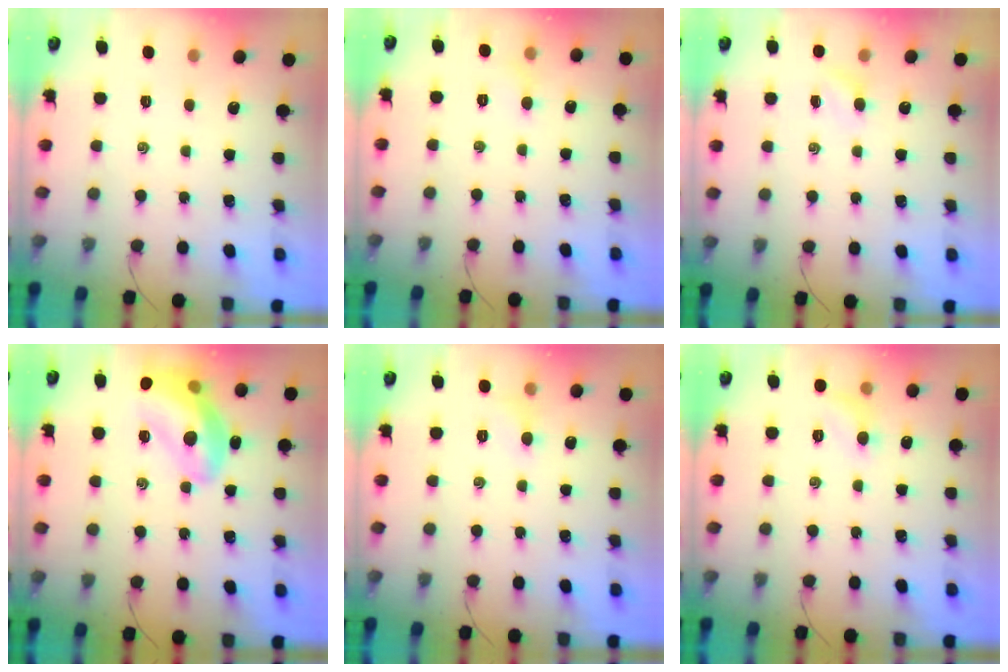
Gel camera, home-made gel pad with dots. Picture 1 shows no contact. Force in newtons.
{"total": 3.3, "press": 3.1, "slide": 1.2}
{"total": 2.7, "press": 2.6, "slide": 0.8}
{"total": 18.1, "press": 17.9, "slide": 3.1}
{"total": 4.8, "press": 4.5, "slide": 1.5}
{"total": 6.2, "press": 6.0, "slide": 1.8}